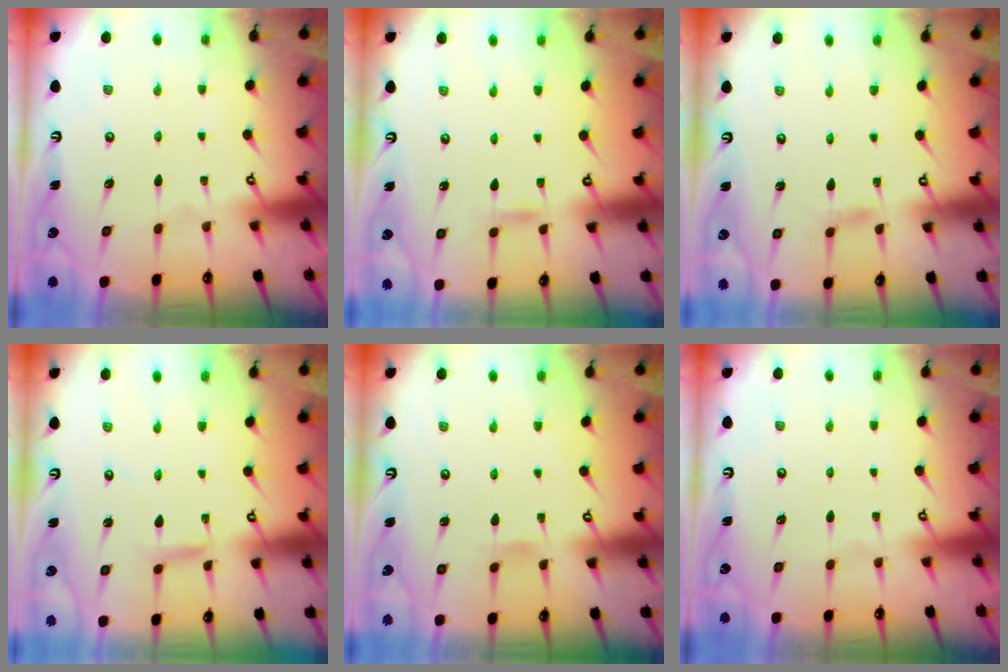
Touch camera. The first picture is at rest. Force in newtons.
{"total": 2.7, "press": 2.7, "slide": 0.2}
{"total": 3.0, "press": 3.0, "slide": 0.3}
{"total": 2.3, "press": 2.3, "slide": 0.2}
{"total": 2.8, "press": 2.7, "slide": 0.5}
{"total": 0.0}